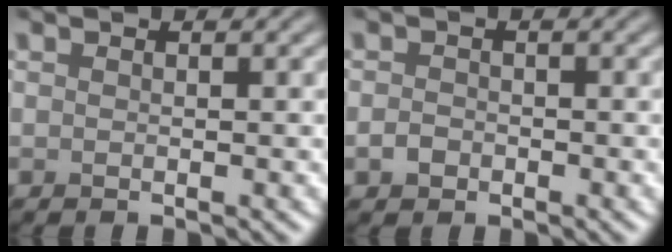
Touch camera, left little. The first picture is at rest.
{"total": 1.2, "force": [-0.5, 1.0, 0.5], "torque": [-0.009, -0.002, -0.012]}